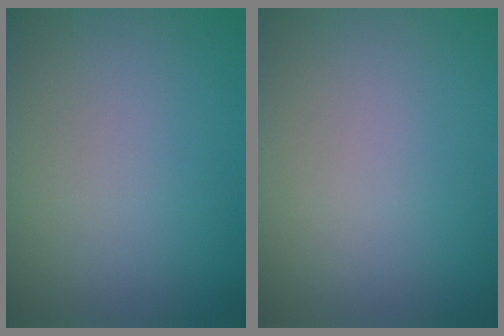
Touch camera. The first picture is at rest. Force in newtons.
{"total": 0.0}